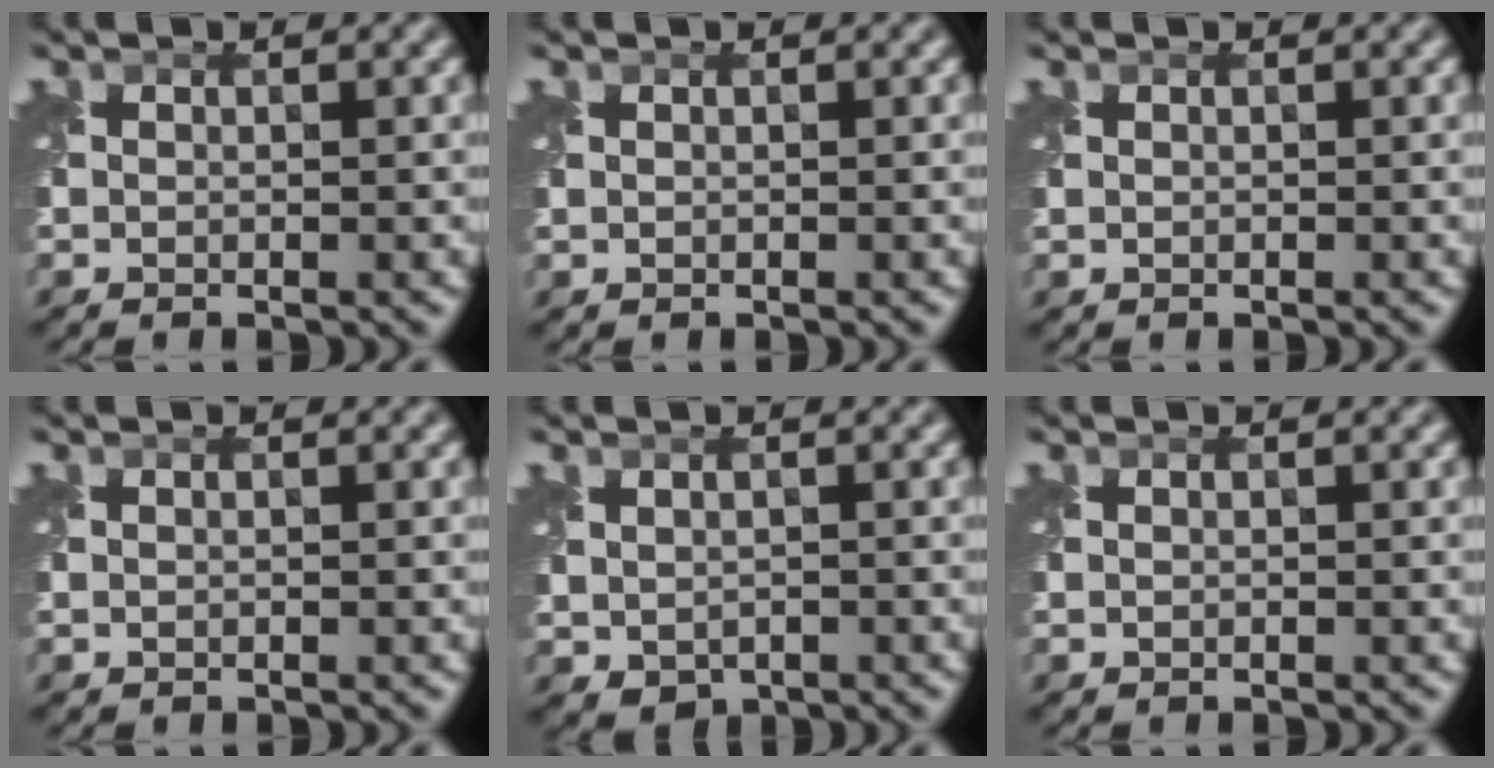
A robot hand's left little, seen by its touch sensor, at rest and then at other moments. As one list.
[{"total": 0.0}, {"total": 0.0}, {"total": 0.0}, {"total": 1.7, "force": [0.0, 1.4, 1.0], "torque": [-0.024, -0.009, 0.006]}, {"total": 0.0}]